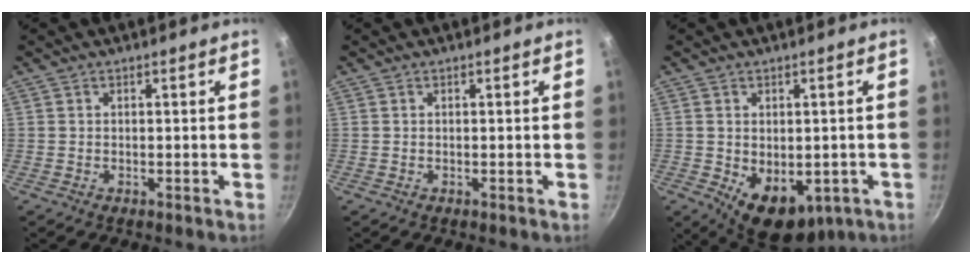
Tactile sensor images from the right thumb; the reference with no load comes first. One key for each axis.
{"total": 0.0}
{"total": 11.3, "fx": -2.9, "fy": 7.5, "fz": 7.9, "tx": -0.085, "ty": -0.010, "tz": -0.018}